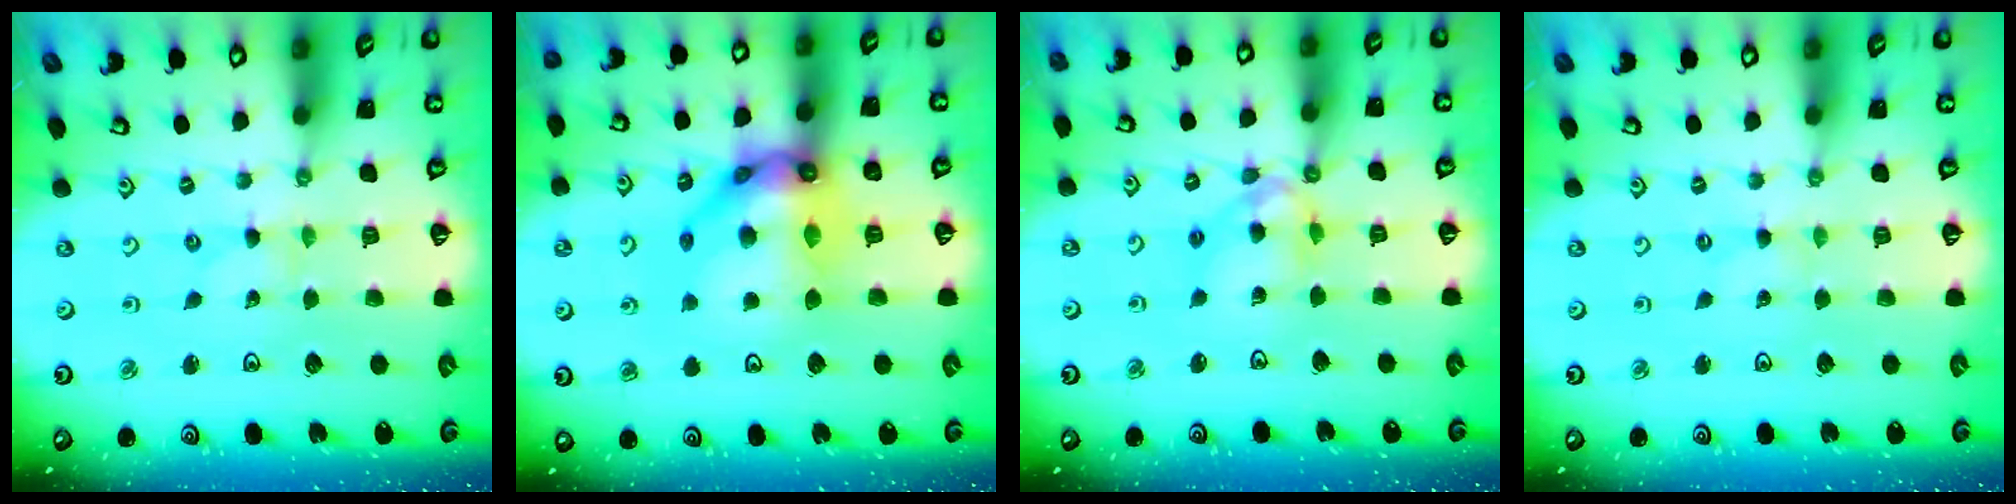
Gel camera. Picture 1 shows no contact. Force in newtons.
{"total": 17.4, "press": 17.4, "slide": 1.5}
{"total": 11.7, "press": 11.6, "slide": 1.2}
{"total": 0.0}